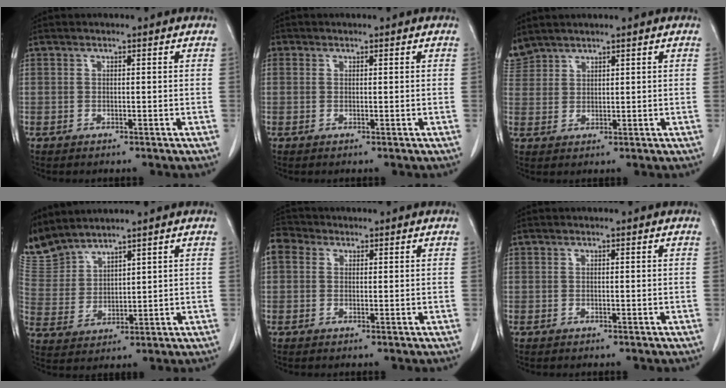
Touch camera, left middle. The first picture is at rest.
{"total": 0.8, "force": [0.3, 0.8, 0.0], "torque": [0.009, 0.001, 0.003]}
{"total": 3.2, "force": [3.1, 0.5, -0.3], "torque": [-0.002, 0.011, 0.071]}
{"total": 7.9, "force": [7.9, 0.5, 0.4], "torque": [-0.033, 0.010, 0.179]}
{"total": 3.7, "force": [1.6, 2.9, 1.7], "torque": [-0.043, 0.022, 0.032]}
{"total": 0.0}